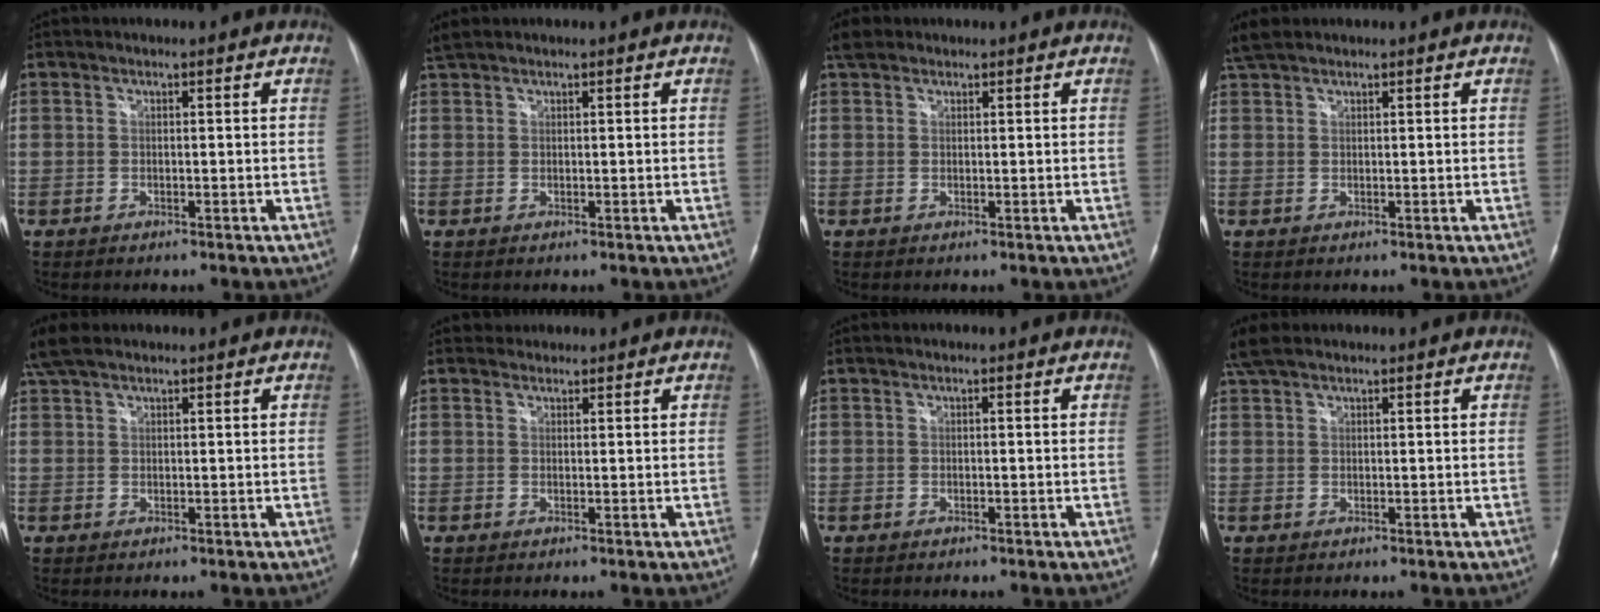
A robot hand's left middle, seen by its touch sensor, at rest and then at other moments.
{"total": 1.9, "force": [1.8, 0.3, 0.7], "torque": [-0.021, 0.019, 0.040]}
{"total": 2.6, "force": [2.0, 1.4, 0.8], "torque": [-0.024, 0.022, 0.036]}
{"total": 3.1, "force": [2.8, 0.8, 1.3], "torque": [-0.034, 0.019, 0.058]}
{"total": 4.2, "force": [3.4, 1.3, 2.1], "torque": [-0.053, 0.025, 0.071]}
{"total": 1.3, "force": [1.1, 0.5, -0.4], "torque": [0.005, 0.009, 0.017]}
{"total": 0.0}
{"total": 3.6, "force": [3.0, 1.1, 1.8], "torque": [-0.046, 0.024, 0.062]}